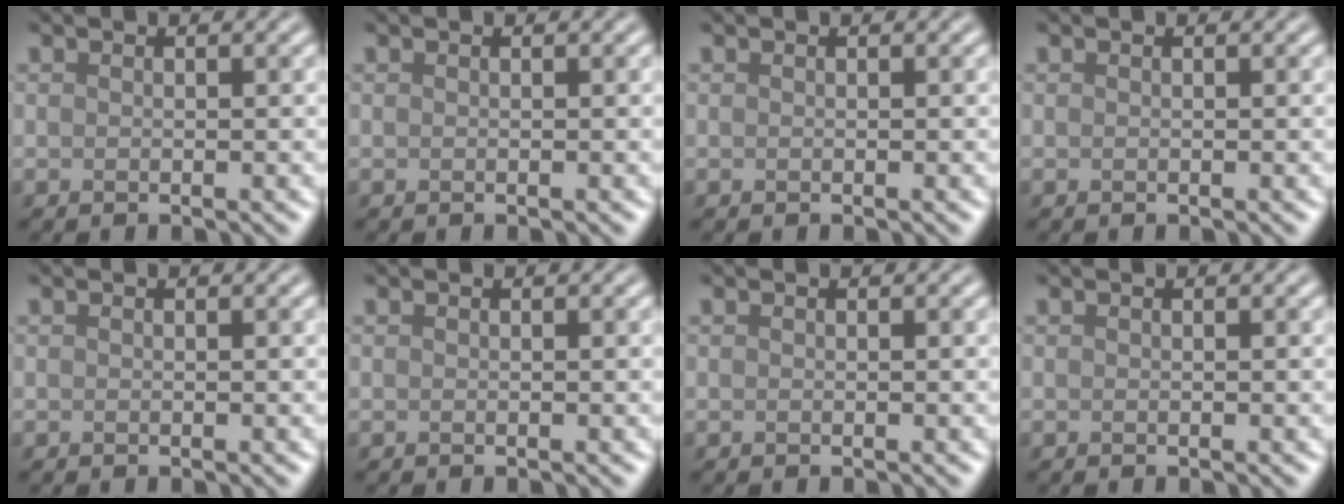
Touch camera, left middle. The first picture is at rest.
{"total": 0.0}
{"total": 0.0}
{"total": 0.0}
{"total": 0.0}
{"total": 0.0}
{"total": 0.0}
{"total": 0.0}